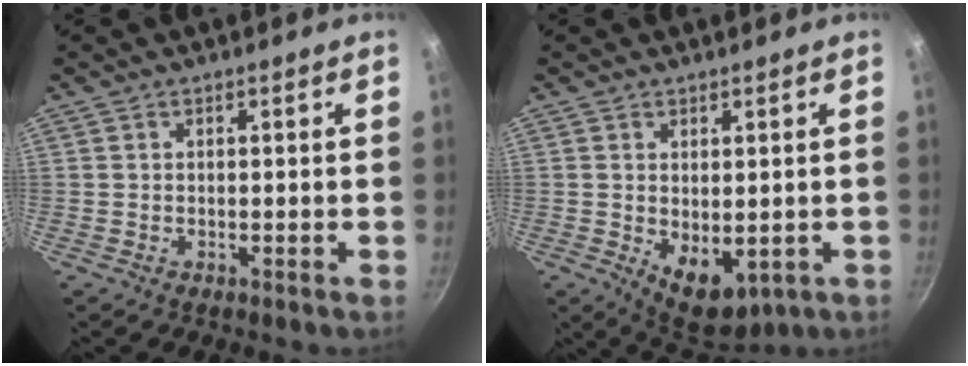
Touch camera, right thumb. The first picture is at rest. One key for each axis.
{"total": 7.7, "fx": -0.8, "fy": 4.8, "fz": 6.0, "tx": -0.069, "ty": -0.016, "tz": 0.006}